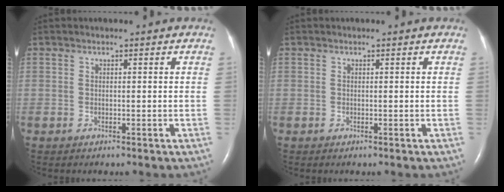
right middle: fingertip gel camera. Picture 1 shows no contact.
{"total": 0.0}